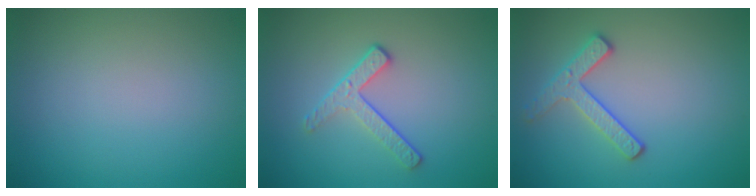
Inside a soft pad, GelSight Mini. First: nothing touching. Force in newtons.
{"total": 2.3, "press": 1.7, "slide": 1.6}
{"total": 2.5, "press": 2.3, "slide": 0.9}